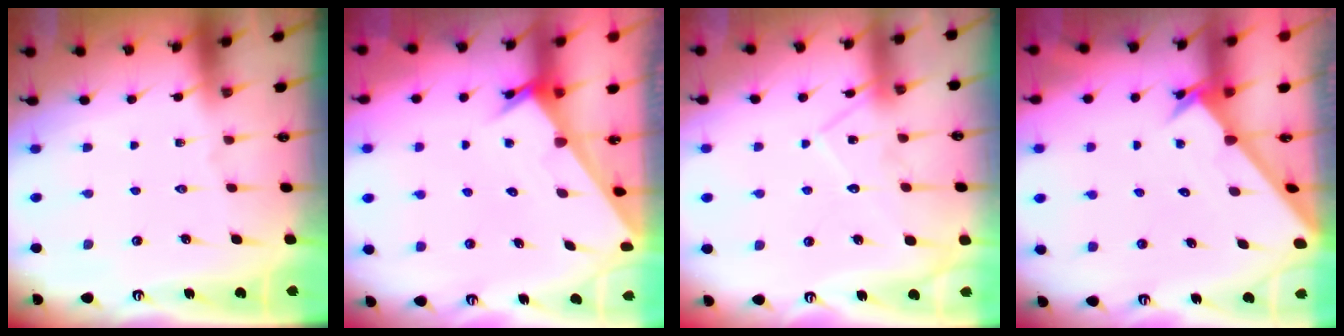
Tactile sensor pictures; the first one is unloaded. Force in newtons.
{"total": 2.4, "press": 2.4, "slide": 0.1}
{"total": 12.0, "press": 11.9, "slide": 0.8}
{"total": 2.5, "press": 2.5, "slide": 0.2}